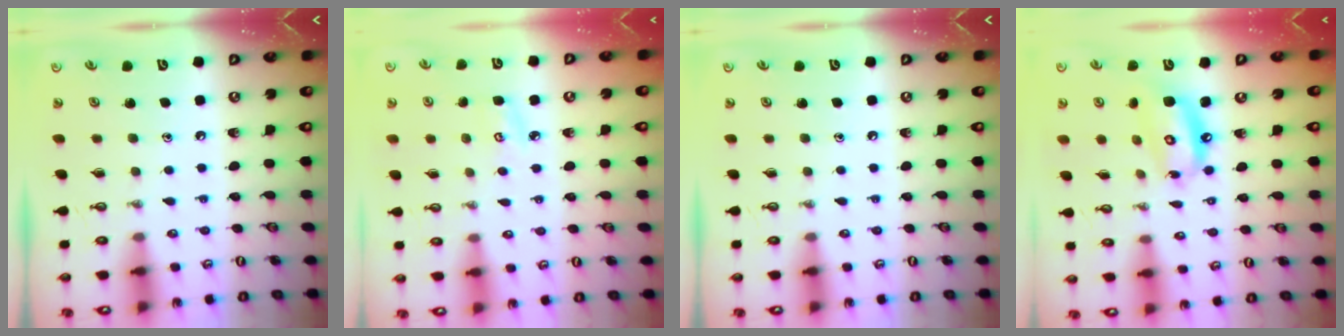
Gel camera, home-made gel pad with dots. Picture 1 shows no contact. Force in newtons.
{"total": 4.5, "press": 4.5, "slide": 0.4}
{"total": 0.0}
{"total": 12.2, "press": 12.1, "slide": 1.6}